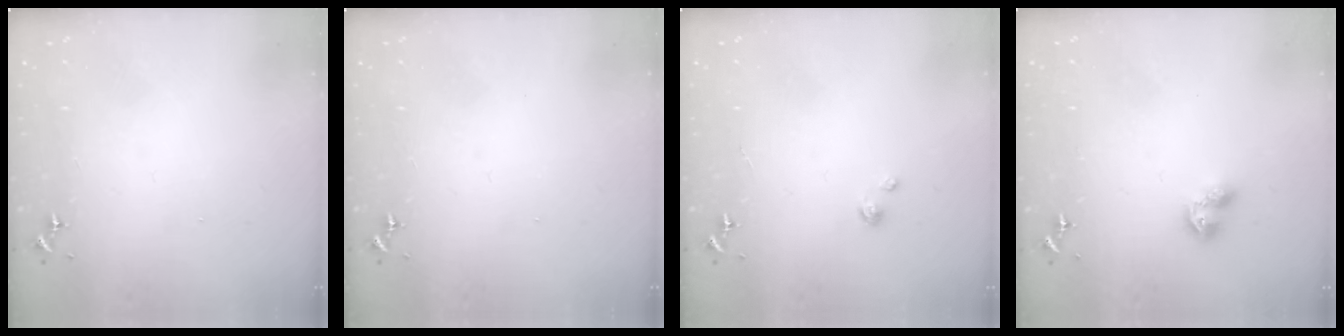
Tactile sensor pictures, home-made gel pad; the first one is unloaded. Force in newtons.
{"total": 0.0}
{"total": 2.2, "press": 2.2, "slide": 0.3}
{"total": 6.2, "press": 6.2, "slide": 0.6}